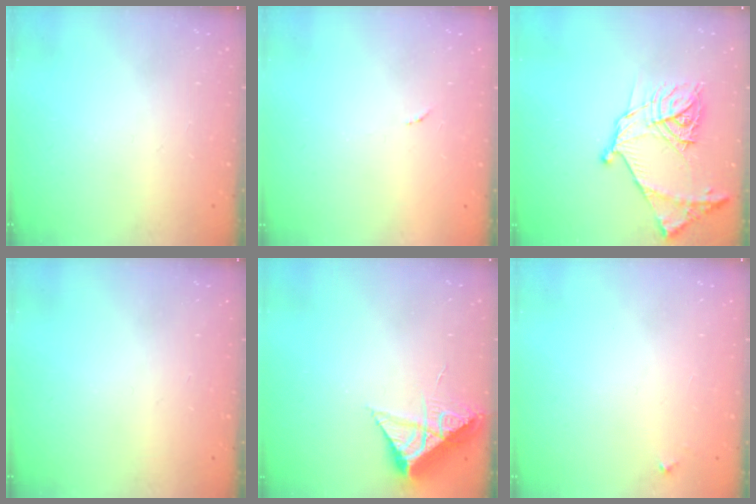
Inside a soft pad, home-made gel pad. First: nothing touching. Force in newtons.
{"total": 3.3, "press": 3.3, "slide": 0.2}
{"total": 18.4, "press": 18.3, "slide": 1.9}
{"total": 0.0}
{"total": 8.5, "press": 8.5, "slide": 0.5}
{"total": 3.5, "press": 3.5, "slide": 0.3}